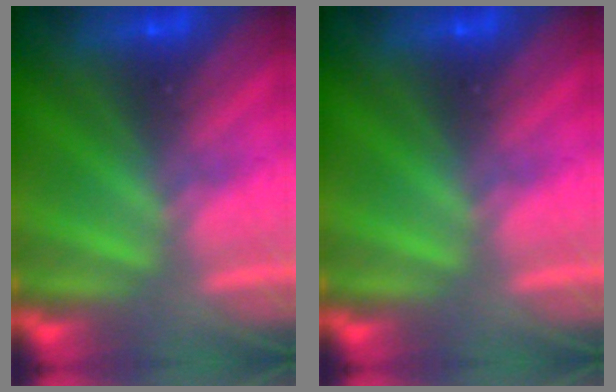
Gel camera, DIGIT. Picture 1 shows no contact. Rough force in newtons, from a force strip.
{"total": 0.0}